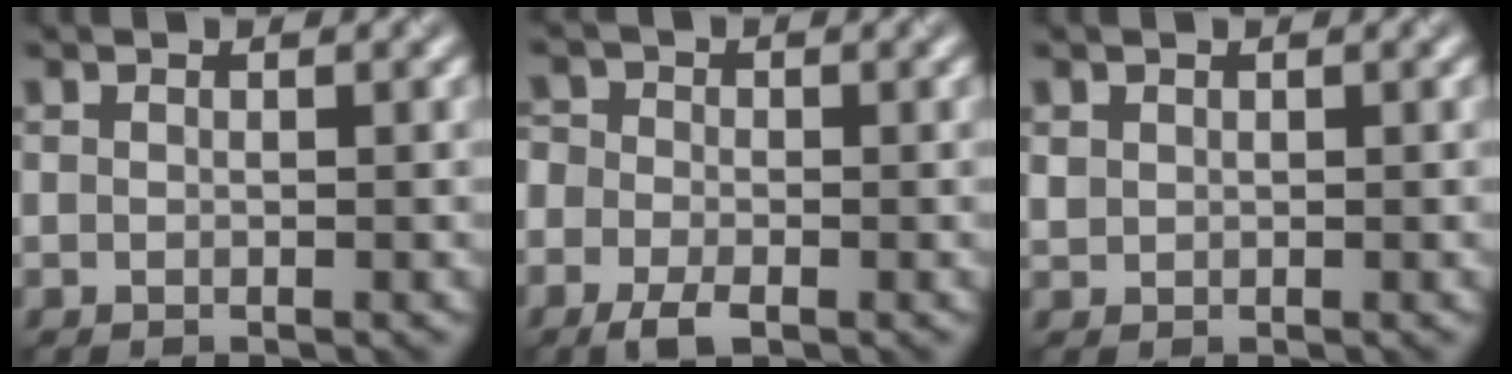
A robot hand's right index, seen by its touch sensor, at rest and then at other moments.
{"total": 3.2, "force": [-1.7, 2.0, 1.8], "torque": [-0.039, -0.002, -0.043]}
{"total": 0.7, "force": [0.4, 0.6, 0.1], "torque": [-0.002, -0.002, 0.012]}